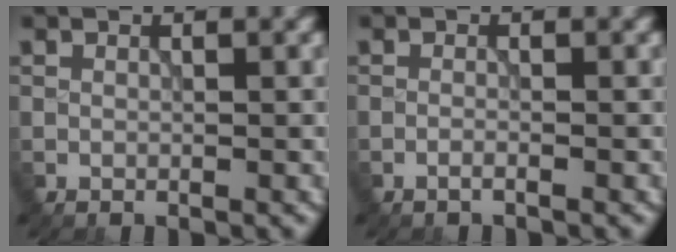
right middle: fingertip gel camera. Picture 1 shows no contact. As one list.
[{"total": 0.8, "force": [-0.5, 0.2, 0.6], "torque": [-0.007, 0.000, -0.014]}]